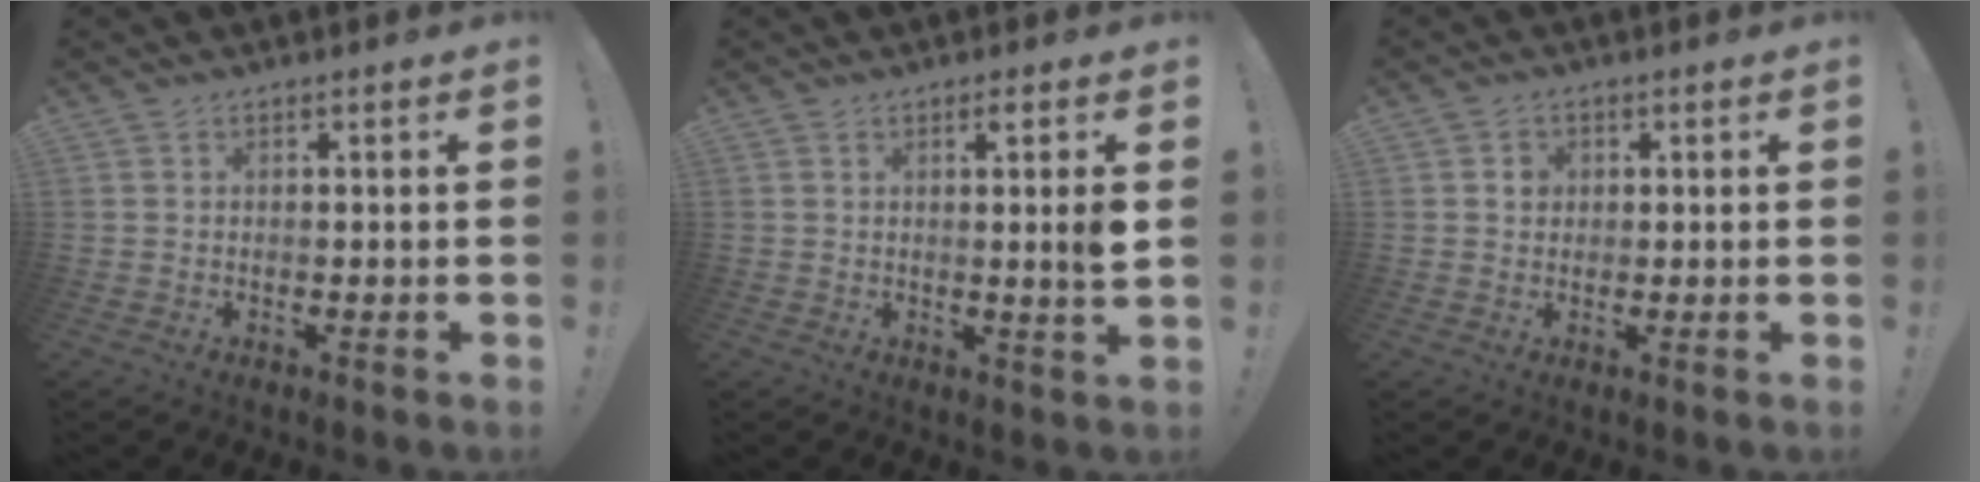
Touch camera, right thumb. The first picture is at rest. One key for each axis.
{"total": 5.0, "fx": 0.7, "fy": -0.8, "fz": 4.9, "tx": -0.072, "ty": -0.012, "tz": 0.004}
{"total": 2.6, "fx": 0.4, "fy": 2.4, "fz": 0.9, "tx": -0.005, "ty": 0.000, "tz": 0.004}